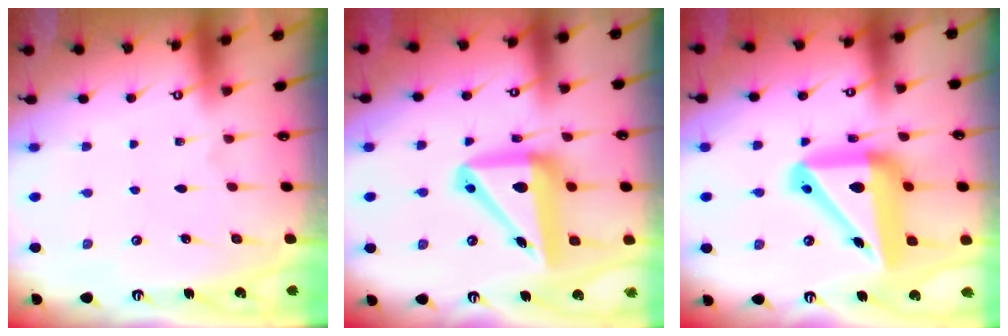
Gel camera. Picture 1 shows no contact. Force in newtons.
{"total": 15.4, "press": 15.1, "slide": 2.9}
{"total": 20.8, "press": 20.6, "slide": 2.9}